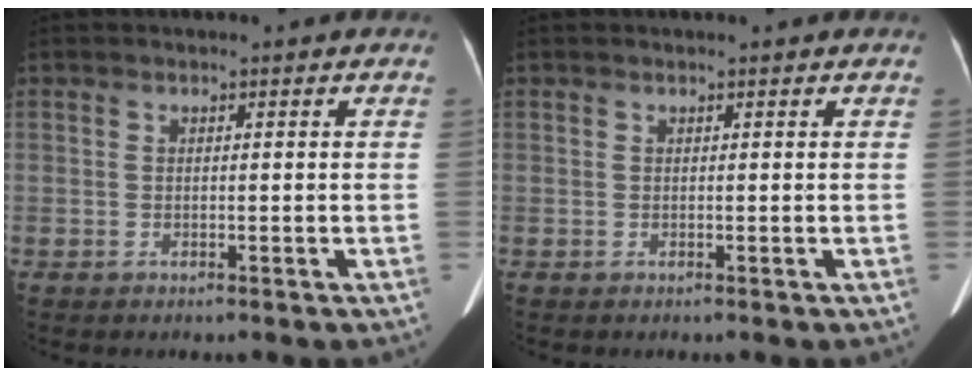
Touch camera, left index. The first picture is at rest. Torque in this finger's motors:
{"motor_torque": [0.07, 0.02, 0.01, 0.01]}